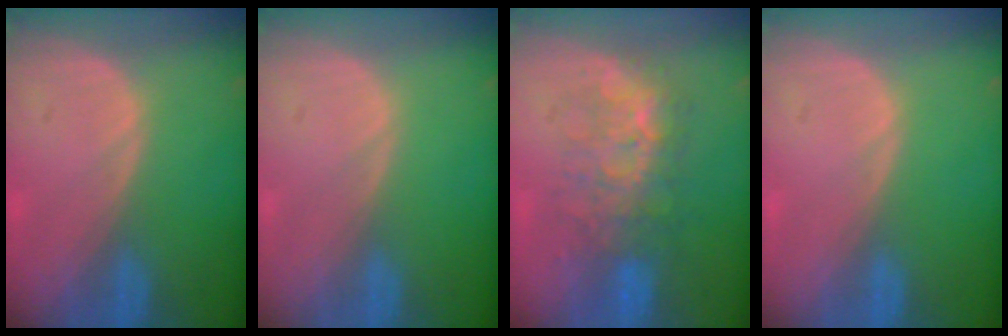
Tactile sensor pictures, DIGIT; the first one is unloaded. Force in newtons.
{"total": 0.0}
{"total": 7.9, "press": 7.7, "slide": 1.4}
{"total": 0.0}